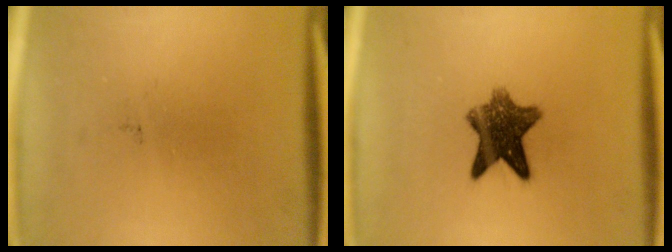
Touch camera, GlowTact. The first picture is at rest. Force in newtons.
{"total": 8.8}